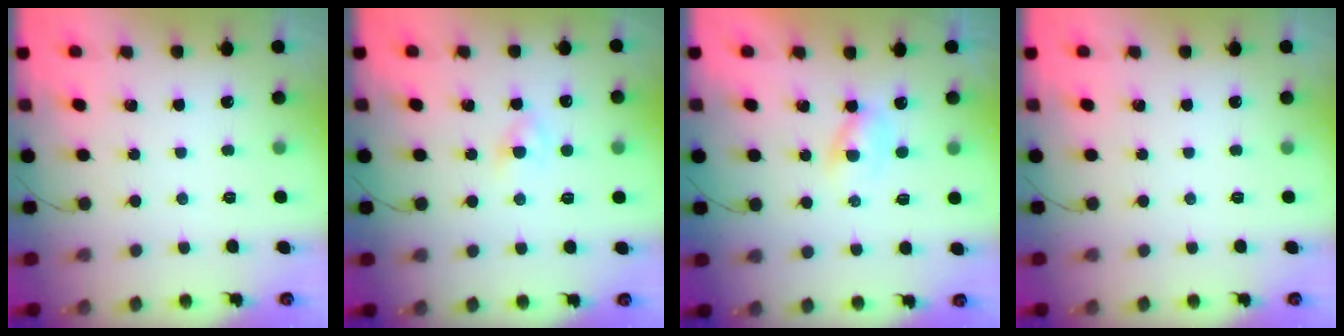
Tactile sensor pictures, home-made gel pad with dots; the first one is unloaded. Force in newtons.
{"total": 1.9, "press": 1.7, "slide": 0.8}
{"total": 2.3, "press": 2.1, "slide": 1.0}
{"total": 0.0}